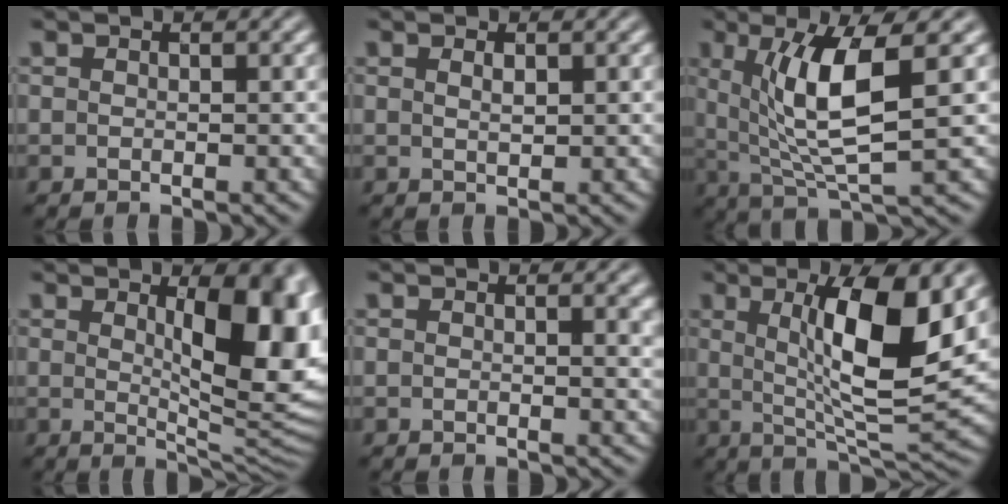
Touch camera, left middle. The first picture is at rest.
{"total": 0.6, "force": [0.3, 0.1, 0.5], "torque": [-0.014, 0.000, 0.008]}
{"total": 7.6, "force": [1.5, 1.9, 7.2], "torque": [-0.142, -0.013, 0.039]}
{"total": 10.5, "force": [1.8, 3.4, 9.7], "torque": [-0.122, -0.010, 0.039]}
{"total": 2.0, "force": [1.0, 0.8, 1.5], "torque": [-0.009, 0.002, 0.013]}
{"total": 9.8, "force": [2.0, 2.3, 9.2], "torque": [-0.152, -0.010, 0.048]}